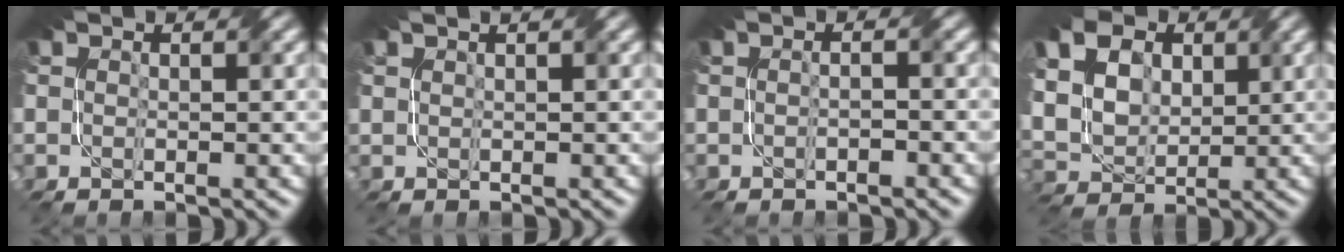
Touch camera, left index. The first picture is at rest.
{"total": 2.5, "force": [1.6, 1.1, 1.6], "torque": [-0.012, 0.010, 0.006]}
{"total": 1.0, "force": [-0.3, 0.2, 0.9], "torque": [-0.013, -0.004, -0.013]}
{"total": 10.7, "force": [4.3, 7.9, 5.9], "torque": [-0.141, 0.027, 0.075]}